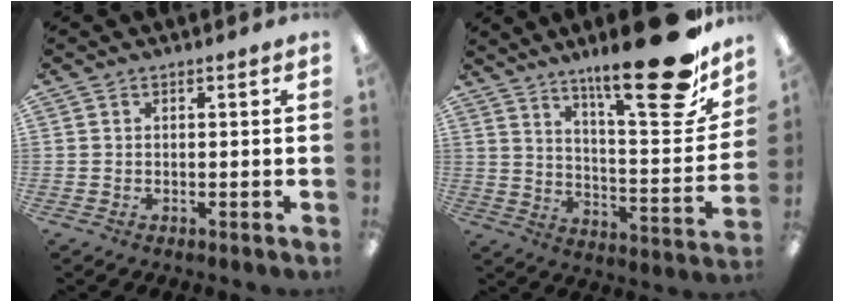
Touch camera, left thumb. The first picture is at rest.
{"total": 23.6, "force": [16.5, 6.0, 15.8], "torque": [-0.221, -0.119, 0.260]}